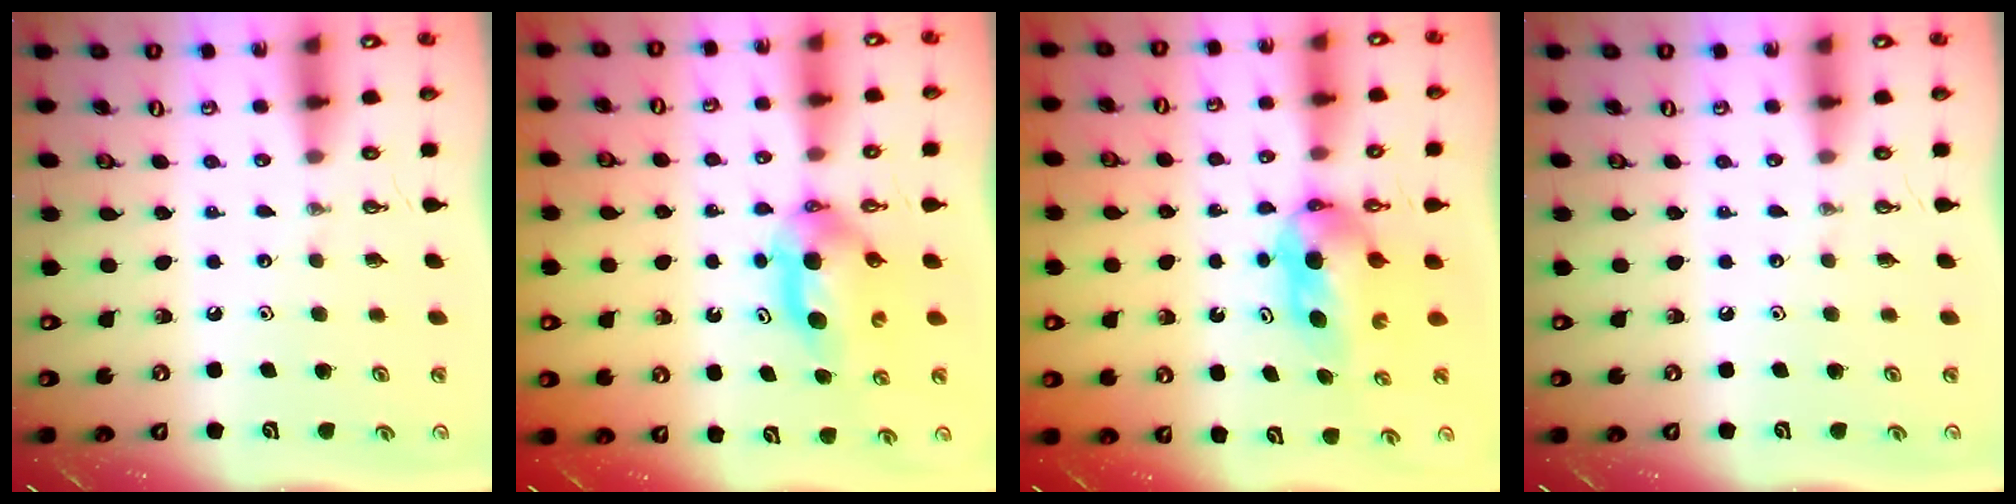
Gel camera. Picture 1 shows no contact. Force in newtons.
{"total": 5.4, "press": 5.2, "slide": 1.1}
{"total": 5.7, "press": 5.1, "slide": 2.6}
{"total": 0.0}